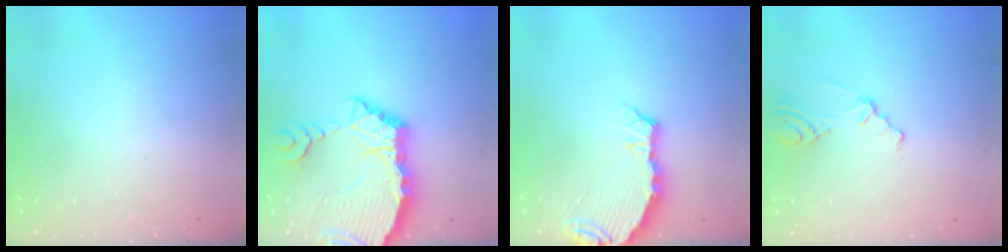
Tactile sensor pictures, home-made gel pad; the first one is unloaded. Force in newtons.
{"total": 9.8, "press": 9.7, "slide": 1.3}
{"total": 7.3, "press": 6.2, "slide": 3.9}
{"total": 2.2, "press": 2.1, "slide": 0.6}